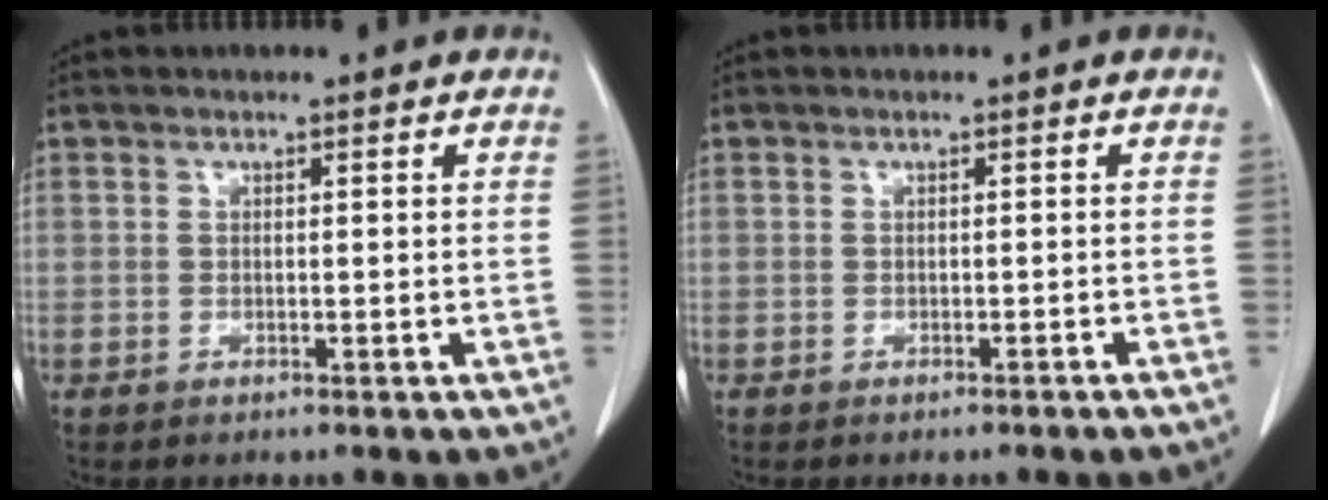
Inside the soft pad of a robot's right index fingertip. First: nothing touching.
{"total": 1.1, "force": [-1.0, -0.1, 0.6], "torque": [-0.011, 0.000, -0.010]}